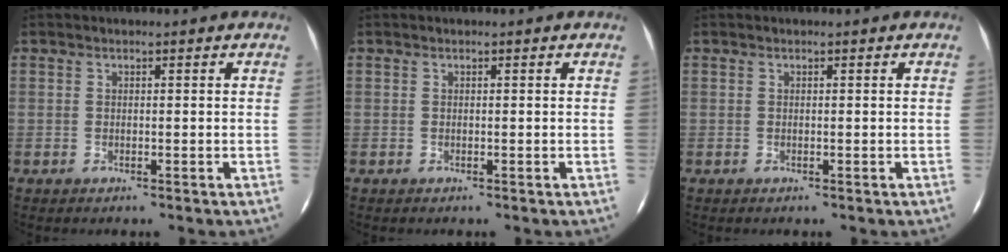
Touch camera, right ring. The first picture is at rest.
{"total": 0.0}
{"total": 0.0}